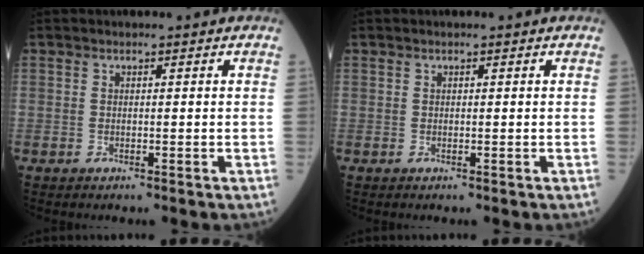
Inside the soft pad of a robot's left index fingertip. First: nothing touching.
{"total": 0.0}